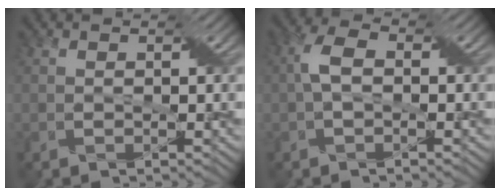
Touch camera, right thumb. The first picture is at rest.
{"total": 3.4, "force": [-0.1, 1.9, 2.8], "torque": [-0.066, 0.012, -0.006]}